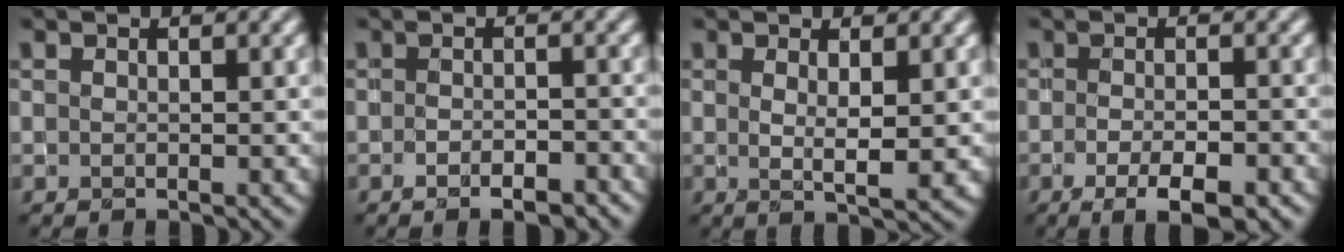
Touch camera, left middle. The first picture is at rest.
{"total": 2.7, "force": [-1.6, 1.1, 1.9], "torque": [-0.026, 0.004, -0.020]}
{"total": 2.5, "force": [0.5, 0.4, 2.4], "torque": [-0.044, -0.009, 0.012]}
{"total": 4.6, "force": [-2.5, 1.3, 3.7], "torque": [-0.061, -0.004, -0.036]}